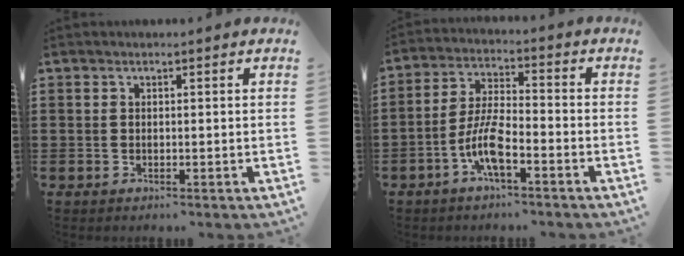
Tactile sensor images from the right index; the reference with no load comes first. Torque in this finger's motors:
{"motor_torque": [2.14, 0.00, 0.75, 0.15]}